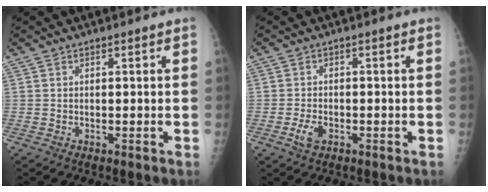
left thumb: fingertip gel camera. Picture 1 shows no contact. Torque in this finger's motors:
{"motor_torque": [-0.16, 0.17, 0.30, 0.21, 0.01]}